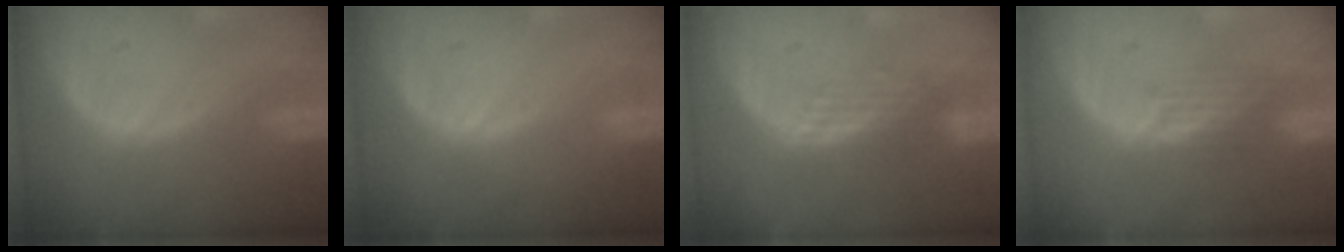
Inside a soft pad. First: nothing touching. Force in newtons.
{"total": 0.0}
{"total": 3.0, "press": 2.5, "slide": 1.7}
{"total": 3.8, "press": 3.1, "slide": 2.1}